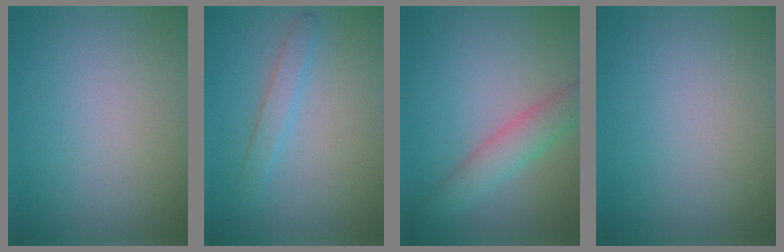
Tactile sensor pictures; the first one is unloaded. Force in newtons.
{"total": 2.0, "press": 2.0, "slide": 0.0}
{"total": 3.7, "press": 3.7, "slide": 0.1}
{"total": 0.0}